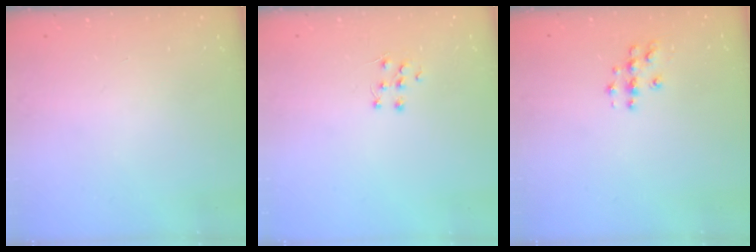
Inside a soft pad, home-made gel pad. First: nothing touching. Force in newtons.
{"total": 4.9, "press": 4.9, "slide": 0.4}
{"total": 5.2, "press": 5.1, "slide": 0.5}